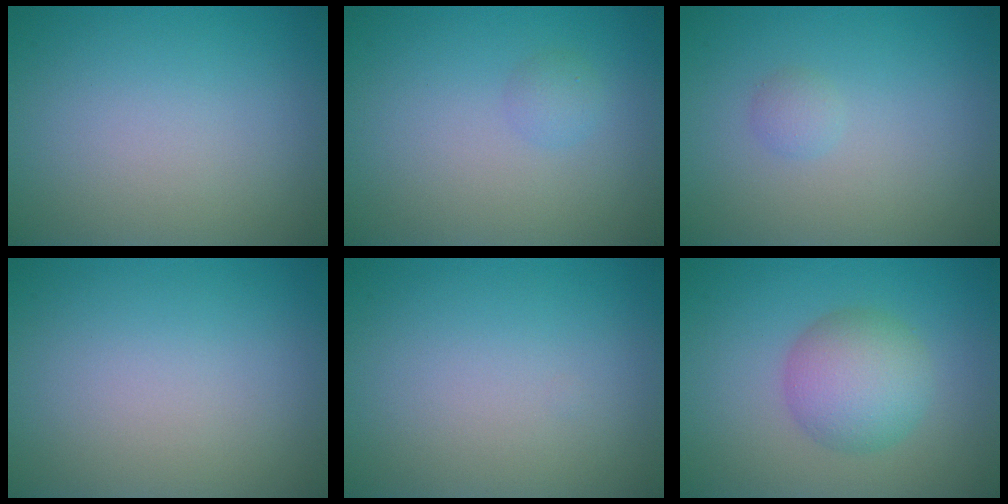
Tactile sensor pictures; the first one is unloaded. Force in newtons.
{"total": 1.0, "press": 1.0, "slide": 0.0}
{"total": 0.9, "press": 0.9, "slide": 0.0}
{"total": 0.0}
{"total": 0.0}
{"total": 4.8, "press": 4.8, "slide": 0.3}